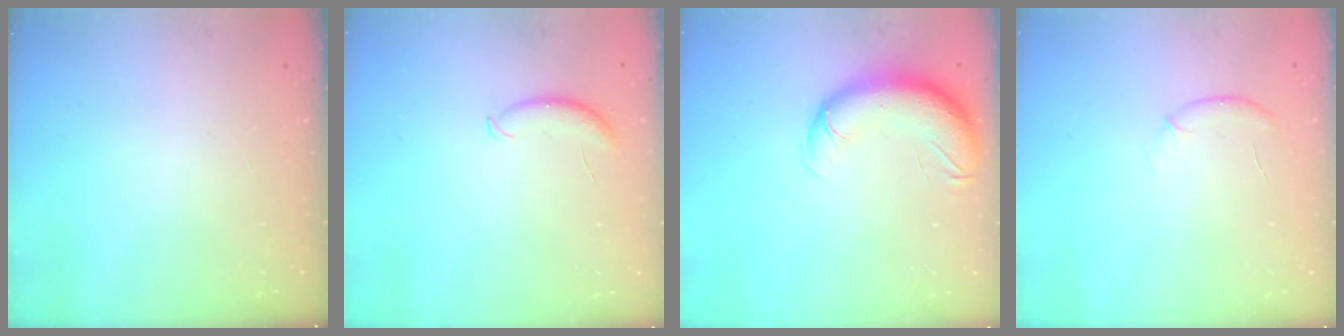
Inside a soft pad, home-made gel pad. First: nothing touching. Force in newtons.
{"total": 6.9, "press": 6.9, "slide": 0.5}
{"total": 12.1, "press": 11.8, "slide": 2.5}
{"total": 7.0, "press": 6.8, "slide": 1.5}